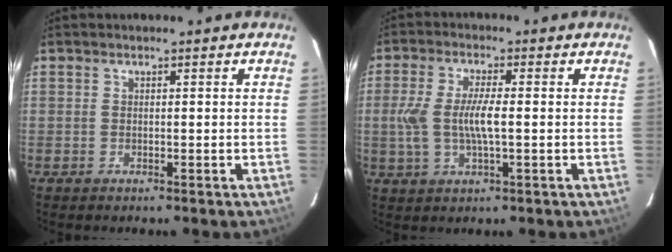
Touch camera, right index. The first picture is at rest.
{"total": 7.9, "force": [-0.5, 1.9, 7.6], "torque": [-0.157, -0.001, -0.007]}